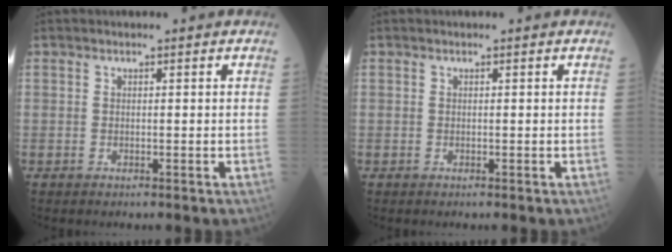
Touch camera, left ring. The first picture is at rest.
{"total": 0.0}